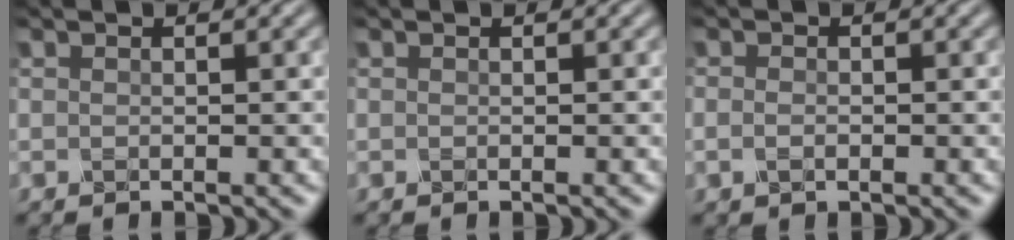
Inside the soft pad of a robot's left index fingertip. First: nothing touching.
{"total": 0.0}
{"total": 1.1, "force": [-0.3, 0.8, 0.8], "torque": [-0.018, 0.000, -0.008]}